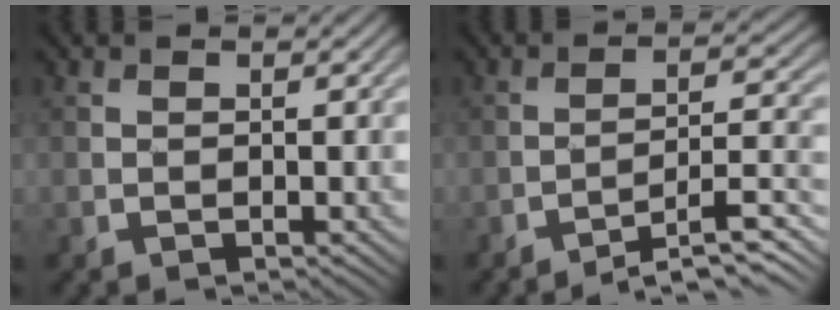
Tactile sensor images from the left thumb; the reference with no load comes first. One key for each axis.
{"total": 7.9, "fx": -5.3, "fy": 1.5, "fz": 5.7, "tx": -0.091, "ty": 0.009, "tz": -0.078}